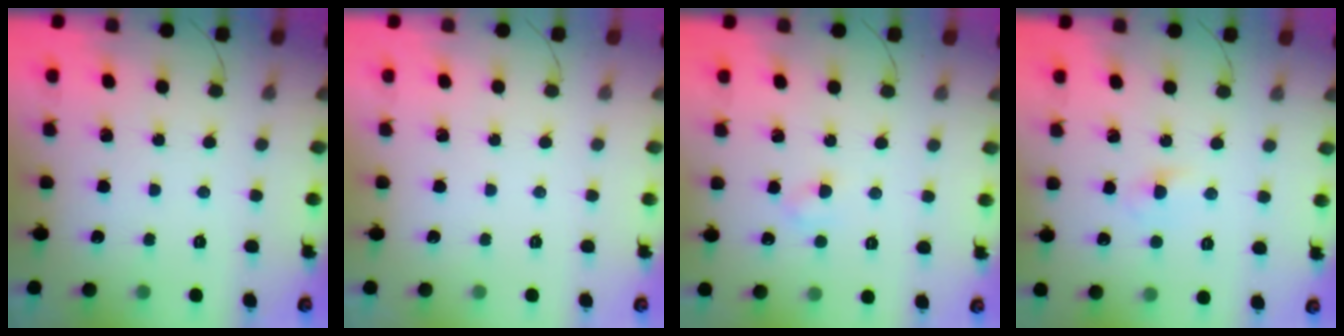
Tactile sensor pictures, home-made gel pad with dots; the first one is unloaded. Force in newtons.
{"total": 0.0}
{"total": 2.5, "press": 2.3, "slide": 0.9}
{"total": 2.3, "press": 2.1, "slide": 0.8}